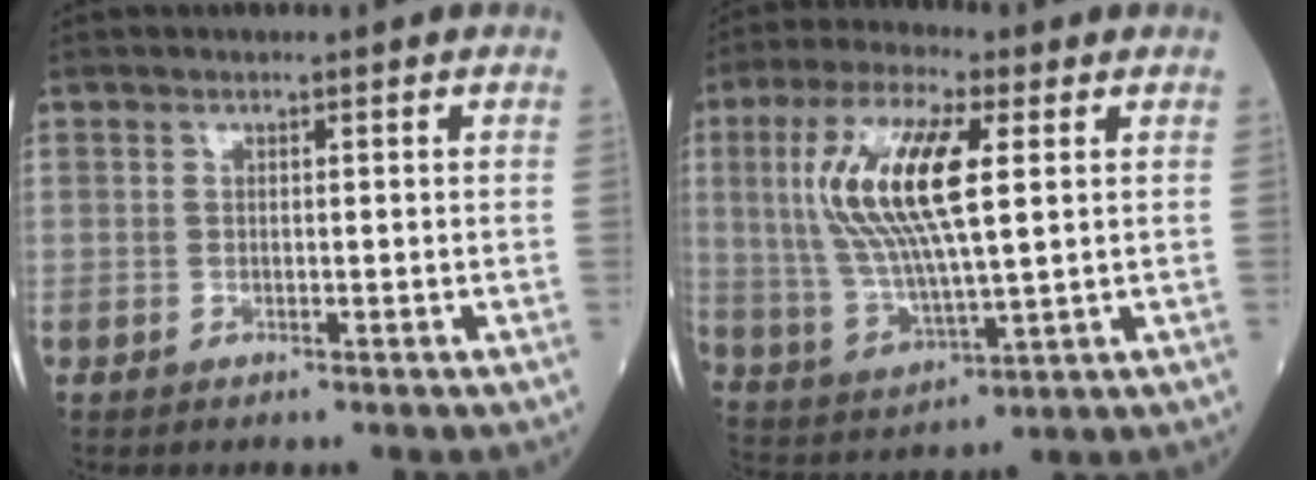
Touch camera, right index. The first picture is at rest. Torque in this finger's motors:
{"motor_torque": [1.80, 0.34, 1.05, 0.21]}